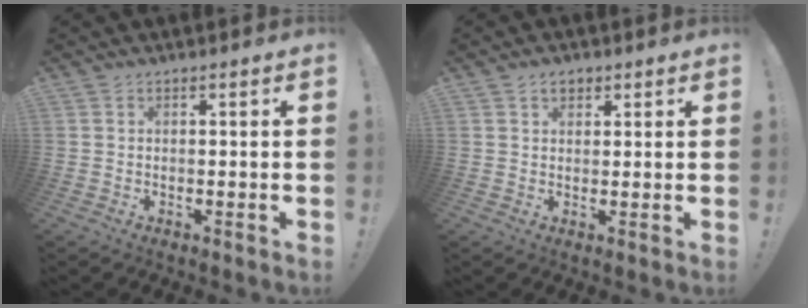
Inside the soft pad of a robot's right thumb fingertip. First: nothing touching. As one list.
[{"total": 2.9, "force": [1.5, 2.0, 1.4], "torque": [-0.016, -0.002, 0.026]}]